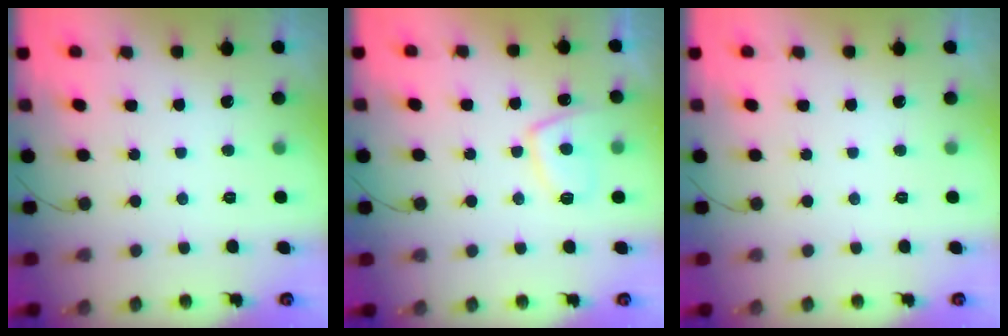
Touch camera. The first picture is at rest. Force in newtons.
{"total": 8.9, "press": 8.9, "slide": 1.1}
{"total": 0.0}